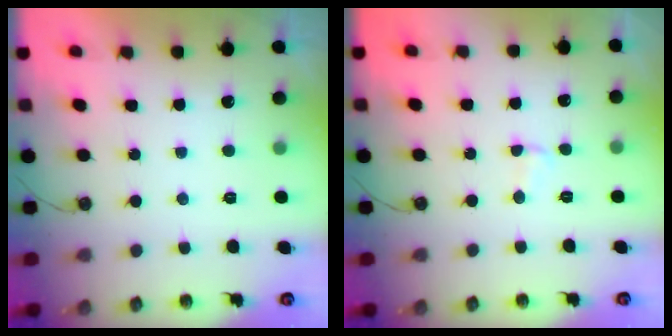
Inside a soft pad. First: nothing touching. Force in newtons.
{"total": 2.8, "press": 2.7, "slide": 0.3}